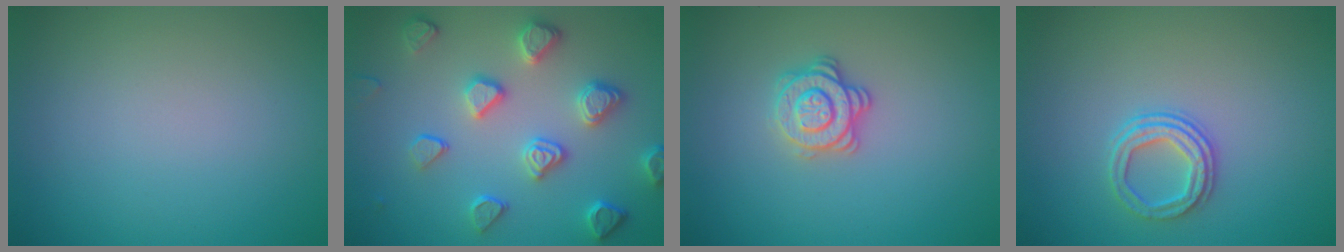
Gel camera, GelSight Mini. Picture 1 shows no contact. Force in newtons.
{"total": 4.6, "press": 4.1, "slide": 2.0}
{"total": 2.8, "press": 2.6, "slide": 1.1}
{"total": 2.7, "press": 2.4, "slide": 1.2}